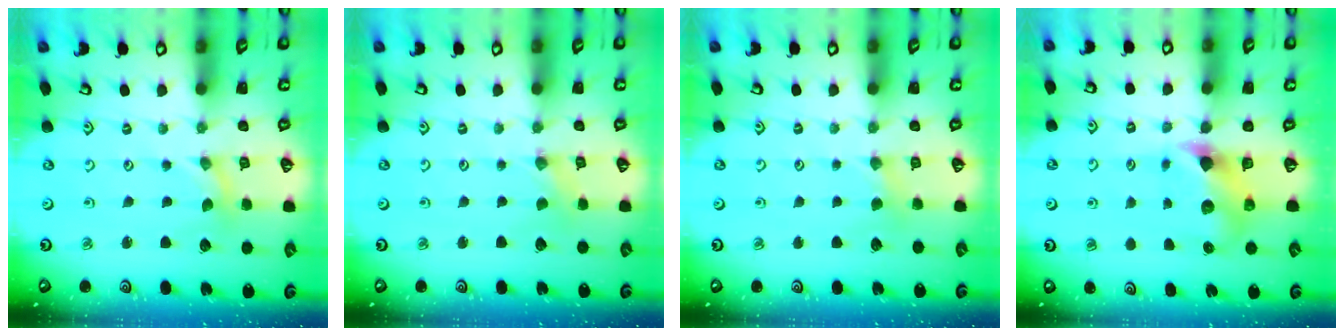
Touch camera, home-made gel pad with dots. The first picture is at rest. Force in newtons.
{"total": 0.0}
{"total": 2.8, "press": 2.8, "slide": 0.5}
{"total": 6.9, "press": 6.8, "slide": 1.1}